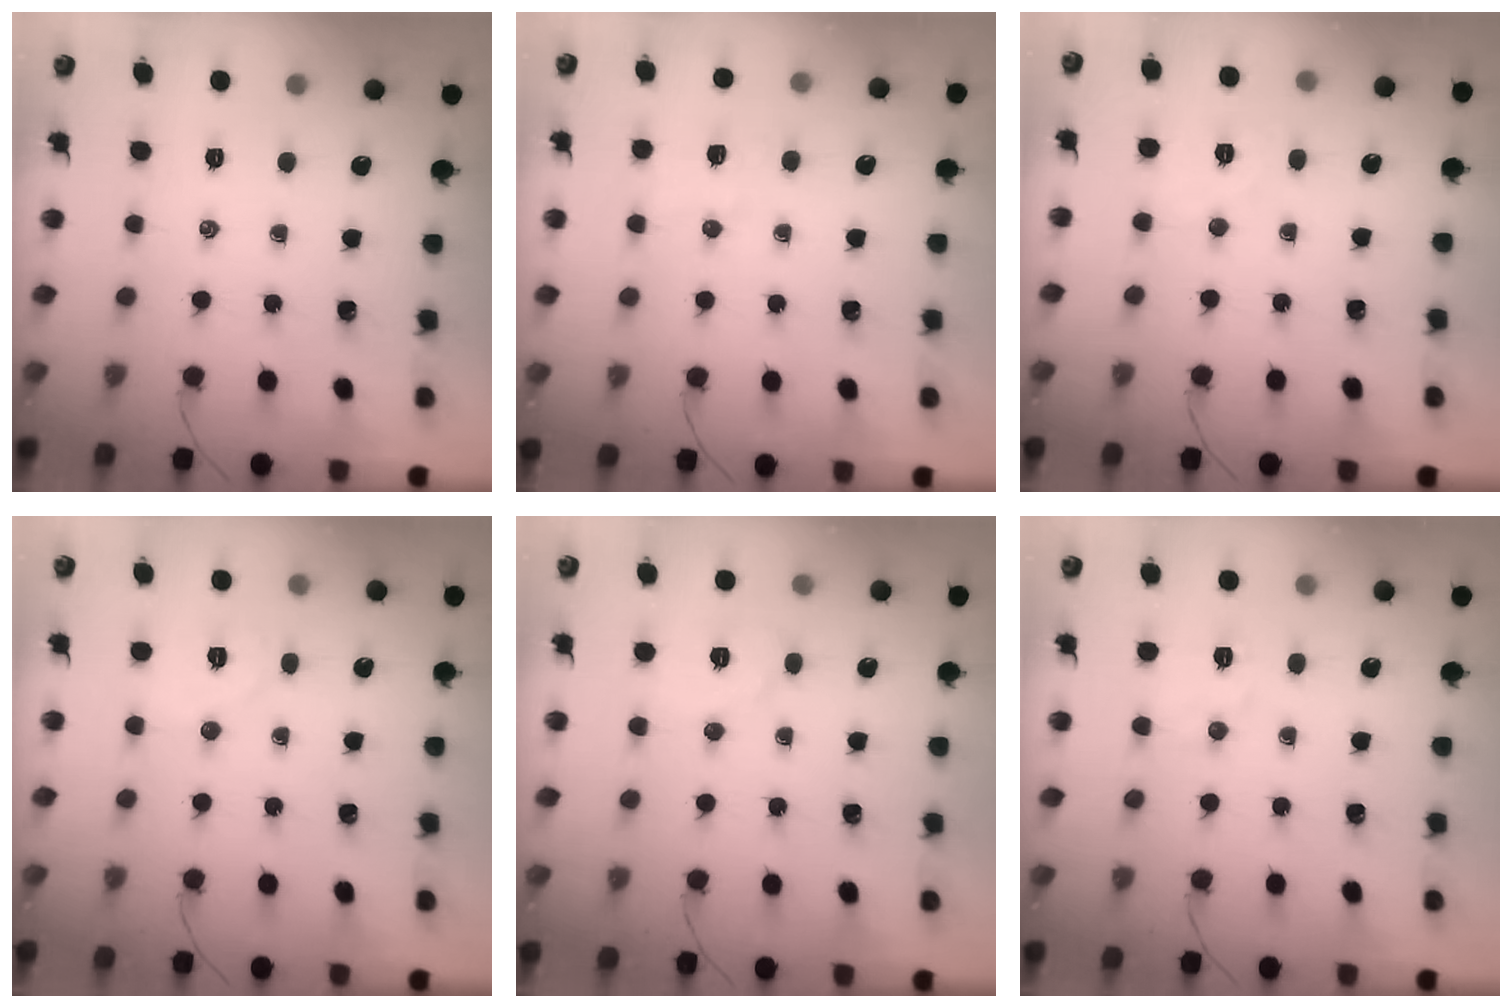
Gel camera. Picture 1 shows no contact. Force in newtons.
{"total": 5.1, "press": 4.9, "slide": 1.0}
{"total": 4.5, "press": 4.3, "slide": 1.0}
{"total": 5.8, "press": 5.7, "slide": 1.1}
{"total": 5.8, "press": 5.8, "slide": 0.6}
{"total": 5.6, "press": 5.5, "slide": 1.2}